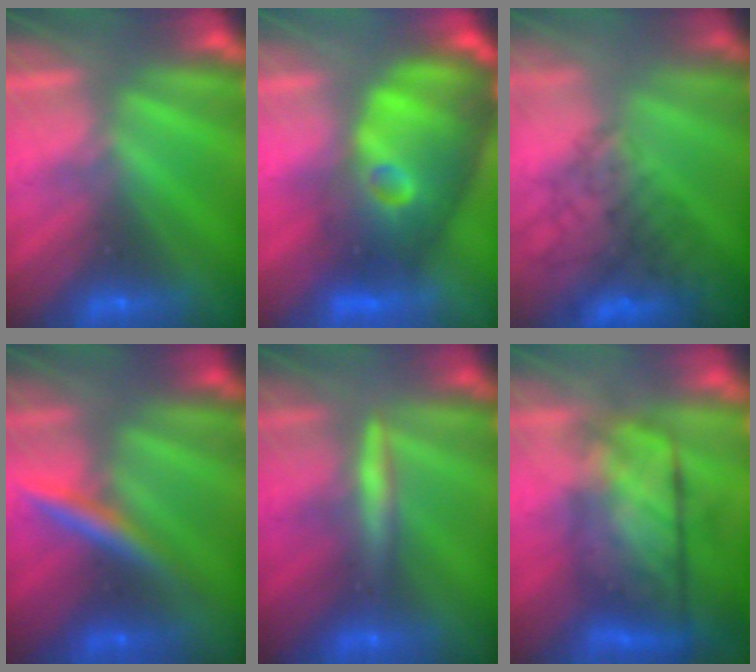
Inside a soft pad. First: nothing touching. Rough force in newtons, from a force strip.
{"total": 10.2}
{"total": 4.5}
{"total": 2.4}
{"total": 2.5}
{"total": 9.3}